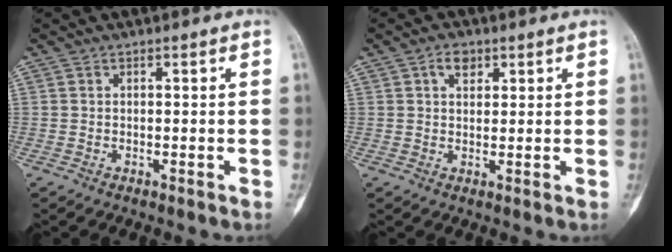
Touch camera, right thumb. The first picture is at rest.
{"total": 3.3, "force": [1.6, 2.2, 1.9], "torque": [-0.020, -0.003, 0.025]}